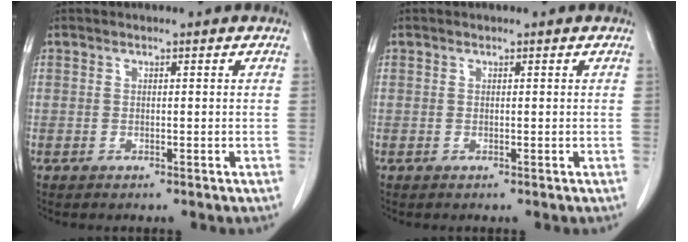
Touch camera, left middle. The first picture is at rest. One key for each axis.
{"total": 0.0}